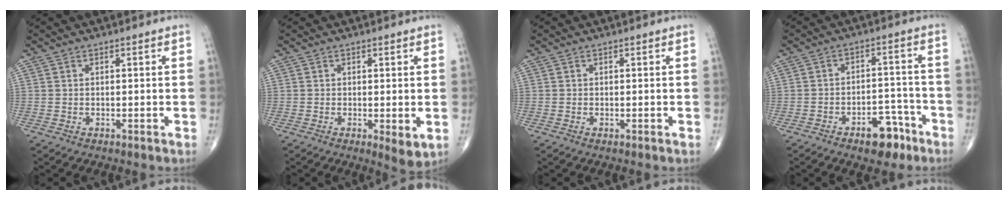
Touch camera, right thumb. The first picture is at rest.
{"total": 2.7, "force": [-0.3, 0.8, 2.6], "torque": [-0.042, -0.012, -0.009]}
{"total": 0.0}
{"total": 7.8, "force": [-4.9, 4.1, 4.5], "torque": [-0.036, 0.043, -0.068]}